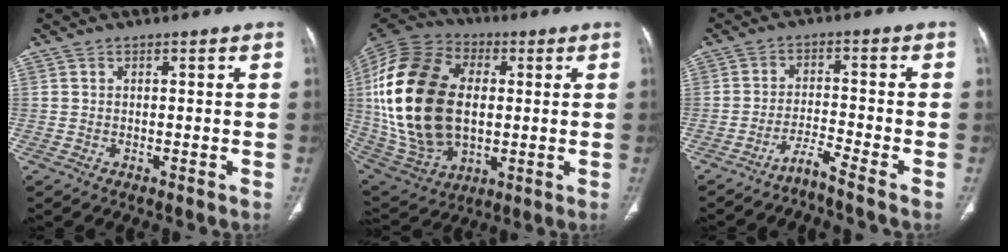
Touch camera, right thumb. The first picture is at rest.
{"total": 26.3, "force": [1.7, 16.3, 20.6], "torque": [-0.417, -0.003, 0.038]}
{"total": 3.7, "force": [-3.3, -1.1, 1.4], "torque": [-0.036, 0.015, -0.067]}